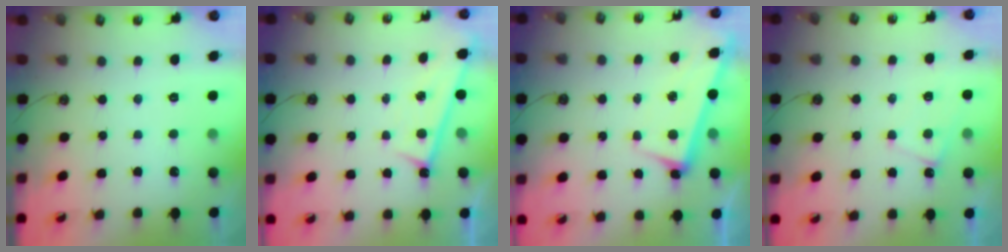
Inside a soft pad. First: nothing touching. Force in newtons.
{"total": 0.9, "press": 0.0, "slide": 0.9}
{"total": 2.6, "press": 2.5, "slide": 0.7}
{"total": 1.7, "press": 1.7, "slide": 0.4}